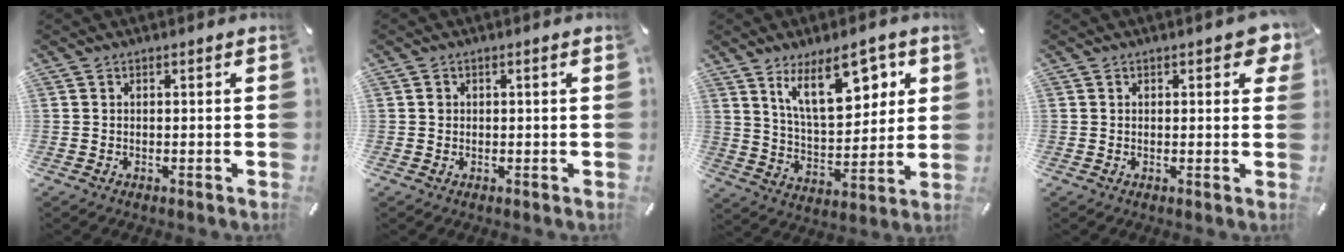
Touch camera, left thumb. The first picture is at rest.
{"total": 0.7, "force": [0.1, 0.5, 0.5], "torque": [-0.011, 0.003, 0.001]}
{"total": 16.2, "force": [8.7, 8.1, 11.0], "torque": [-0.168, -0.026, 0.149]}
{"total": 3.4, "force": [1.6, 1.7, 2.5], "torque": [-0.029, -0.001, 0.023]}